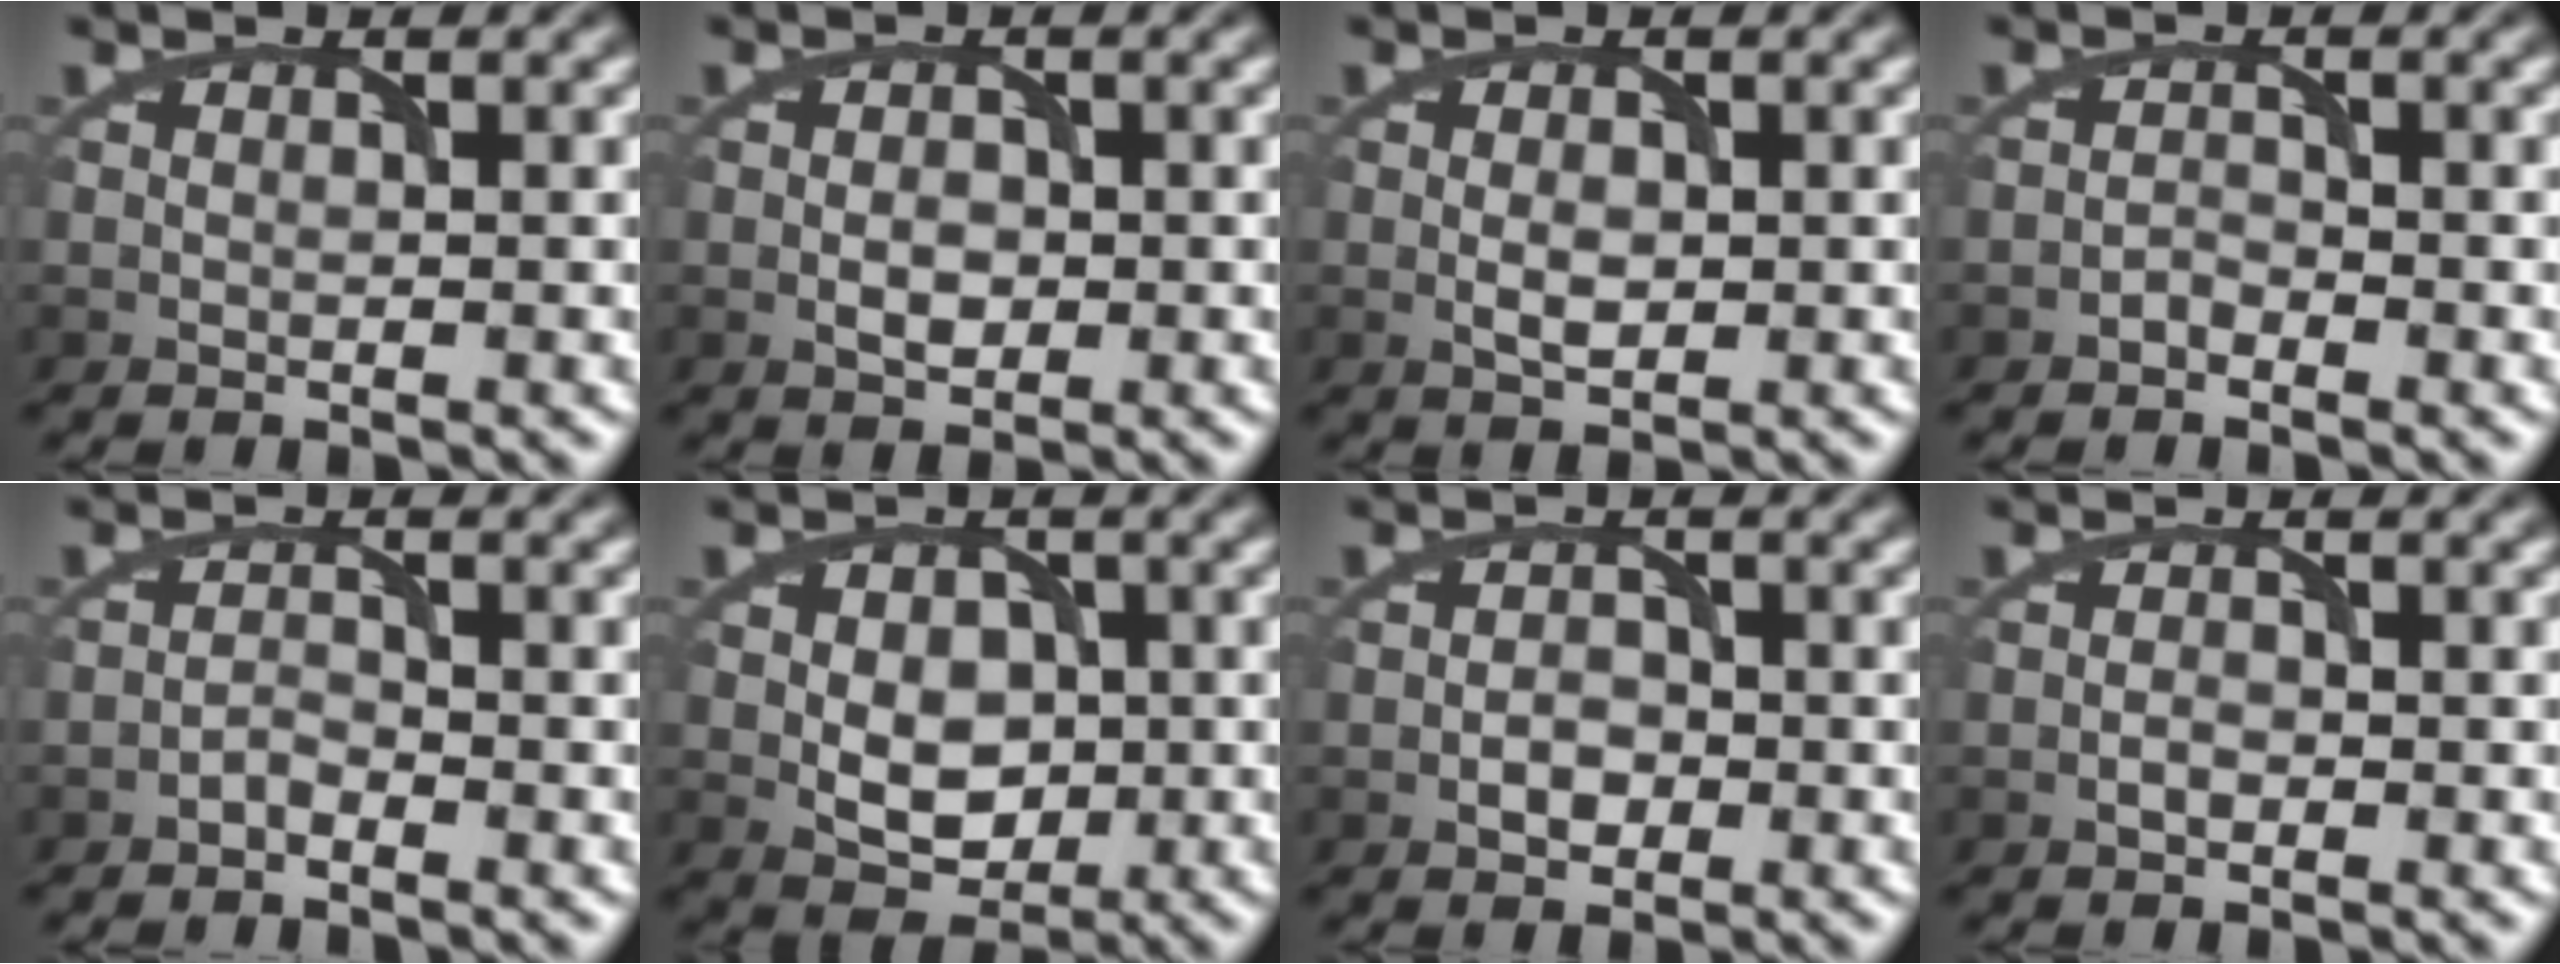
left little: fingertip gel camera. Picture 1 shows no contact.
{"total": 1.9, "force": [-0.4, 1.3, 1.4], "torque": [-0.025, -0.001, -0.007]}
{"total": 1.8, "force": [-0.1, 1.1, 1.5], "torque": [-0.030, -0.002, 0.000]}
{"total": 0.9, "force": [-0.7, 0.3, 0.2], "torque": [-0.004, 0.003, -0.016]}
{"total": 0.9, "force": [-0.8, 0.2, 0.4], "torque": [-0.008, 0.004, -0.018]}
{"total": 4.8, "force": [-0.2, 3.4, 3.4], "torque": [-0.056, -0.002, 0.000]}
{"total": 1.7, "force": [-0.7, 1.2, 1.0], "torque": [-0.017, 0.003, -0.014]}
{"total": 0.9, "force": [-0.4, 0.5, 0.6], "torque": [-0.011, 0.001, -0.009]}